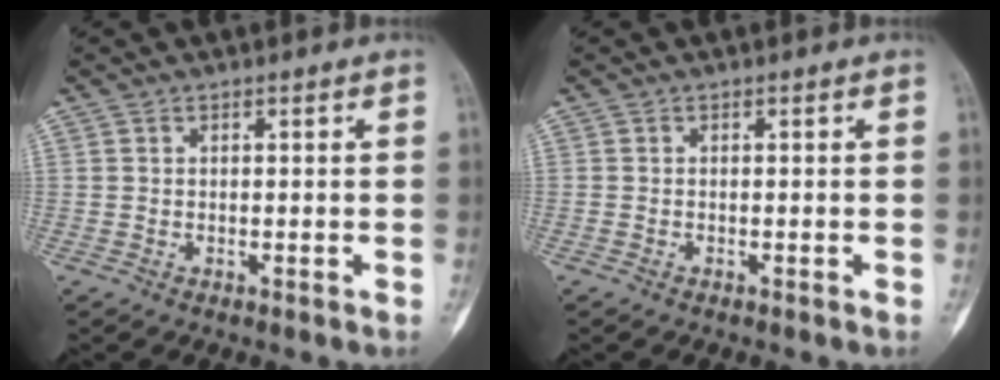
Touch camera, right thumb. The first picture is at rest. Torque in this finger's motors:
{"motor_torque": [-0.54, -0.19, -0.18, 0.01, 0.02]}